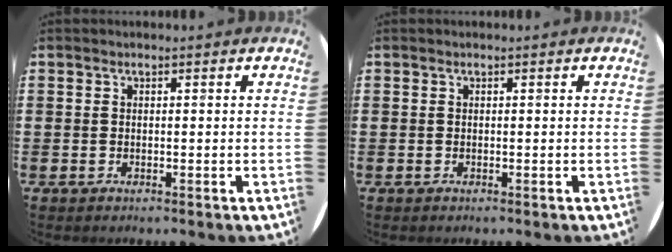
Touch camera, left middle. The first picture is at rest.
{"total": 0.0}